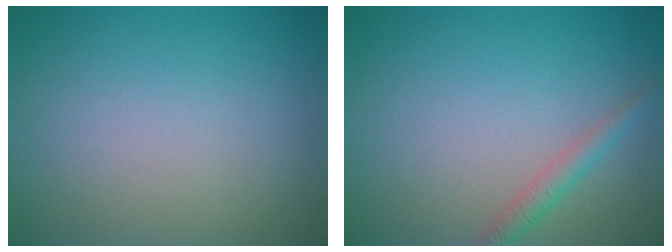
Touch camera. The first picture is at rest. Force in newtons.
{"total": 1.8, "press": 1.8, "slide": 0.1}